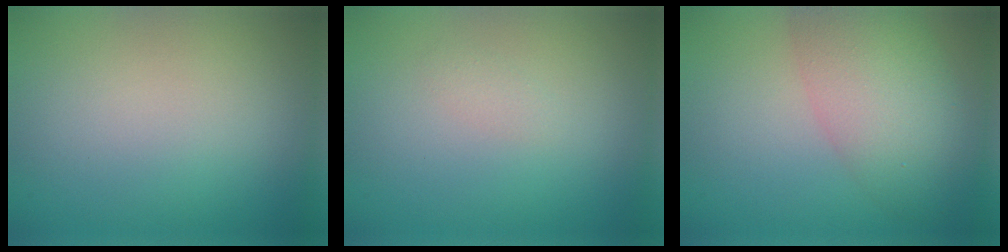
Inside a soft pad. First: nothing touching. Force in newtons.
{"total": 0.7, "press": 0.7, "slide": 0.0}
{"total": 6.2, "press": 6.2, "slide": 0.4}